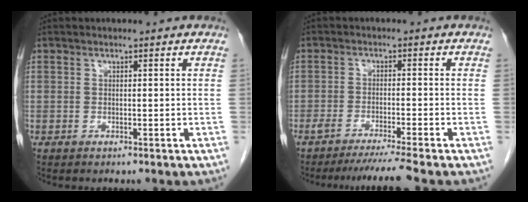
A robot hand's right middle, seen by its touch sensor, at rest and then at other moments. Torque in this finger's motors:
{"motor_torque": [-0.23, -0.45, 0.04, 0.06]}